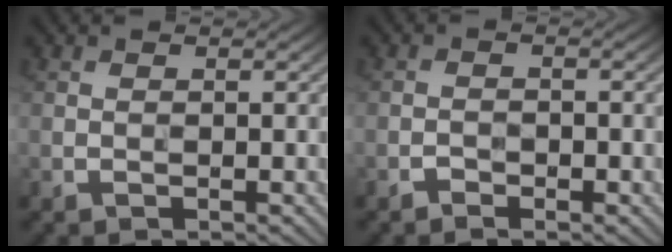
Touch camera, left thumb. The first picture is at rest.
{"total": 1.3, "force": [-1.1, 0.5, 0.6], "torque": [-0.010, 0.005, -0.023]}